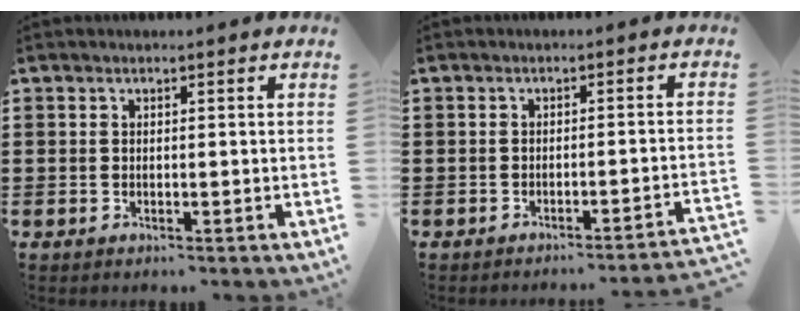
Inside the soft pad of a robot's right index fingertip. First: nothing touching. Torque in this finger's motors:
{"motor_torque": [-0.89, 0.90, -0.96, -0.09]}